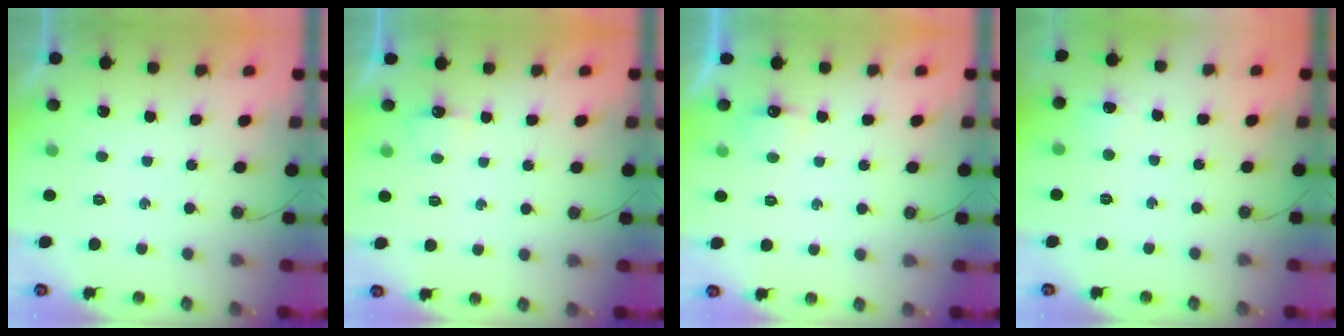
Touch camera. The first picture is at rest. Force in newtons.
{"total": 3.3, "press": 3.2, "slide": 0.6}
{"total": 4.3, "press": 4.2, "slide": 0.7}
{"total": 5.7, "press": 5.7, "slide": 0.8}